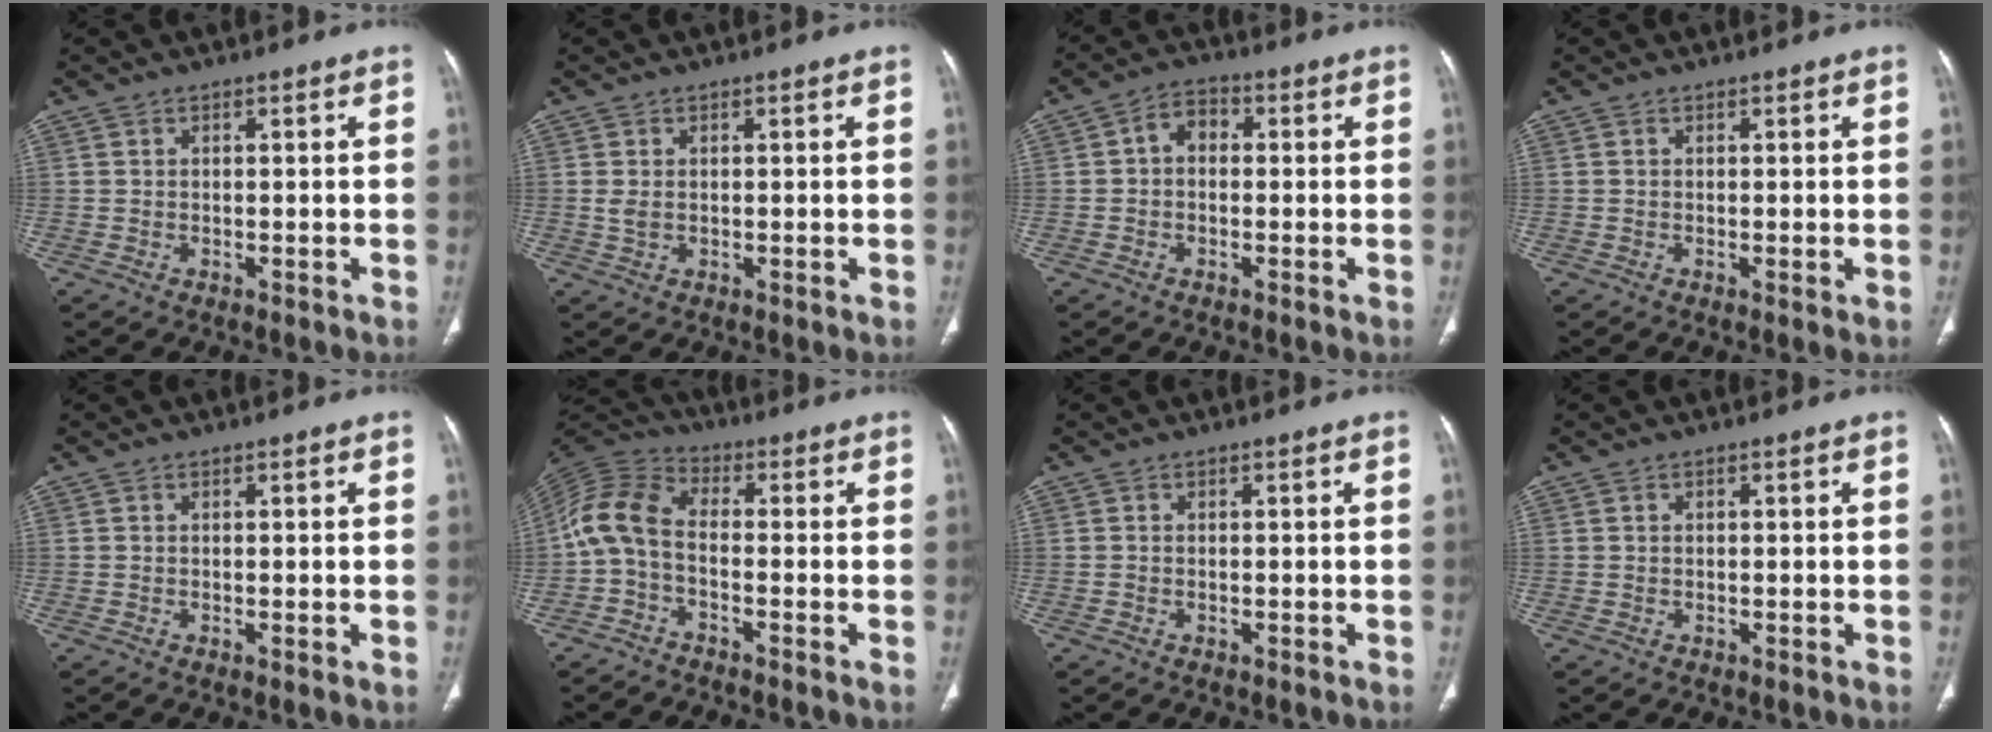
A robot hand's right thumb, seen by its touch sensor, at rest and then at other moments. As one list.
[{"total": 1.7, "force": [0.2, 1.0, 1.3], "torque": [-0.032, -0.003, 0.005]}, {"total": 4.5, "force": [0.2, 3.3, 3.0], "torque": [-0.034, 0.016, -0.009]}, {"total": 0.8, "force": [0.0, 0.1, 0.8], "torque": [-0.021, -0.005, -0.001]}, {"total": 0.6, "force": [0.0, 0.1, 0.6], "torque": [-0.017, -0.005, -0.001]}, {"total": 8.3, "force": [-1.9, 4.7, 6.6], "torque": [-0.136, 0.031, -0.056]}, {"total": 0.0}, {"total": 0.0}]